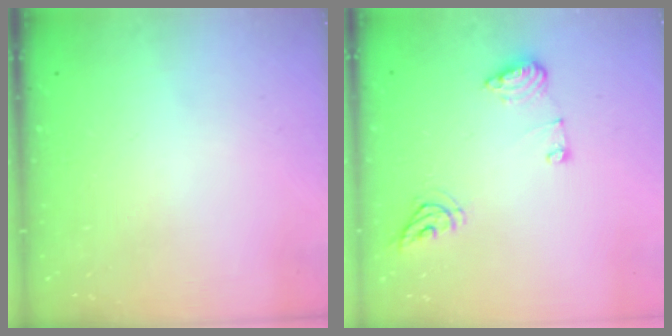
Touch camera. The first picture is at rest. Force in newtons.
{"total": 8.6, "press": 8.5, "slide": 0.1}